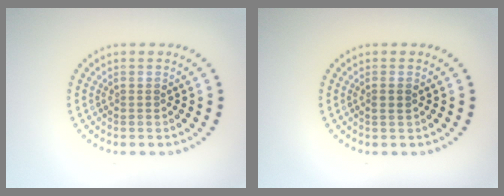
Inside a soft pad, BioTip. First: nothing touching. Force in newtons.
{"total": 0.9, "press": 0.8, "slide": 0.4}